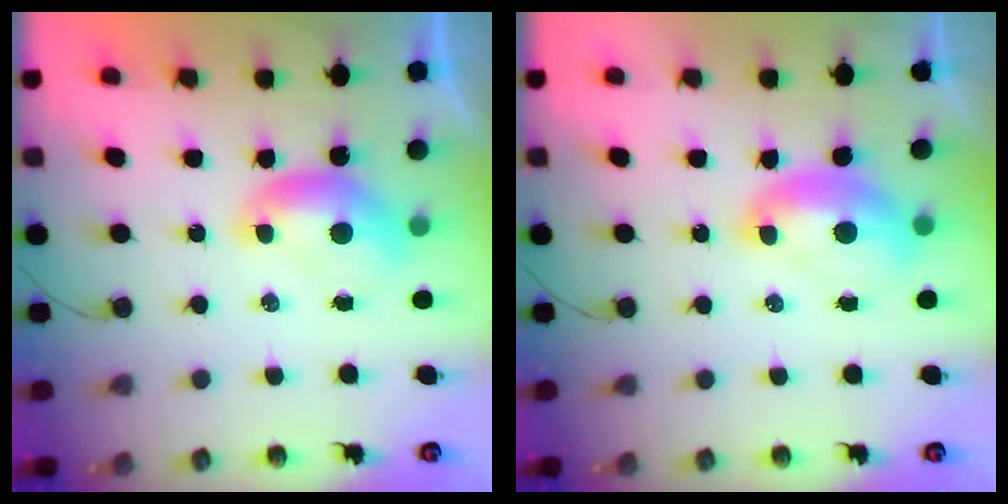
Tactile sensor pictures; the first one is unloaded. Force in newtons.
{"total": 2.1, "press": 2.0, "slide": 0.7}